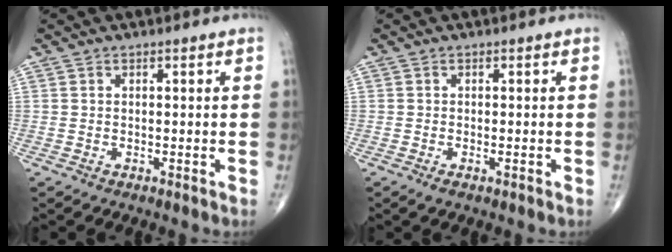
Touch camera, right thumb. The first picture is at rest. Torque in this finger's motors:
{"motor_torque": [0.04, 0.05, 0.21, 0.06, 0.07]}